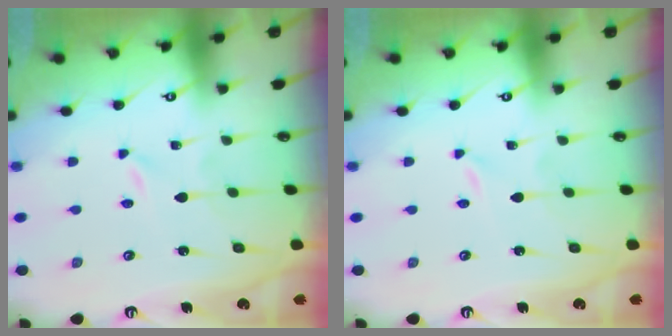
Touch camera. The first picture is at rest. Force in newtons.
{"total": 0.0}